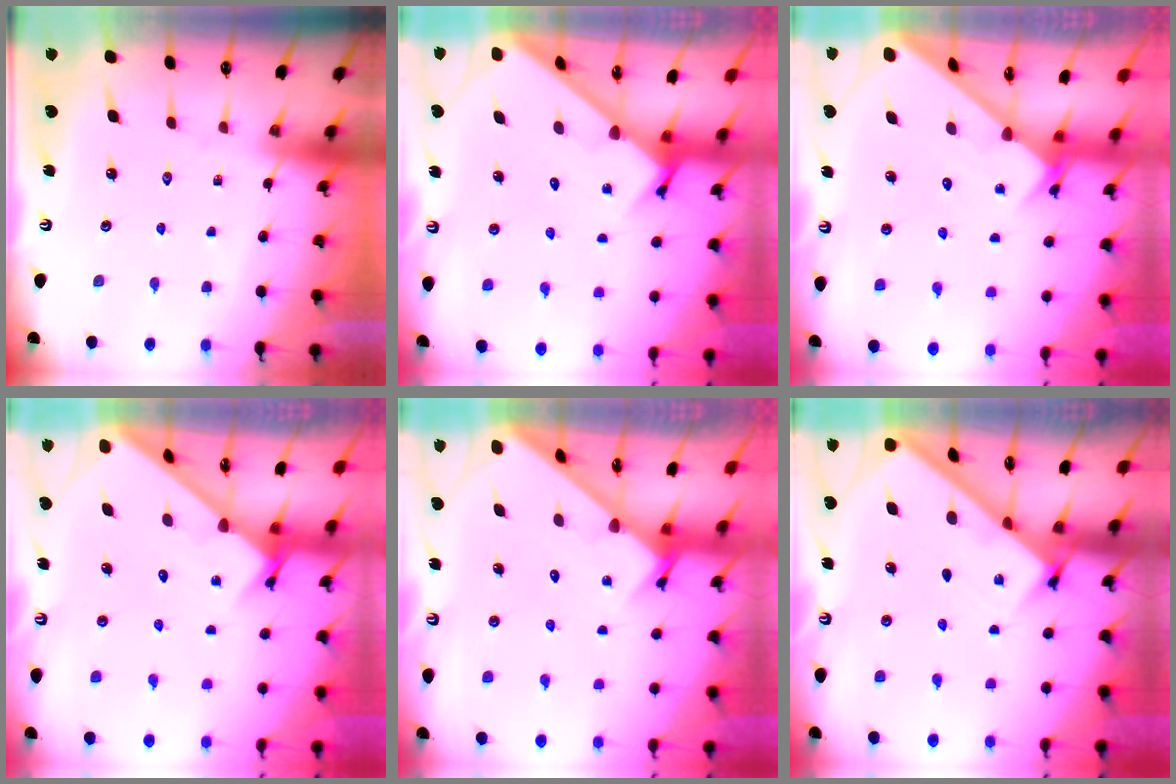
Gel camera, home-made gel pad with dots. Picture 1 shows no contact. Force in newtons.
{"total": 2.4, "press": 2.4, "slide": 0.2}
{"total": 2.4, "press": 2.4, "slide": 0.2}
{"total": 2.3, "press": 2.3, "slide": 0.0}
{"total": 2.6, "press": 2.6, "slide": 0.2}
{"total": 2.6, "press": 2.6, "slide": 0.3}